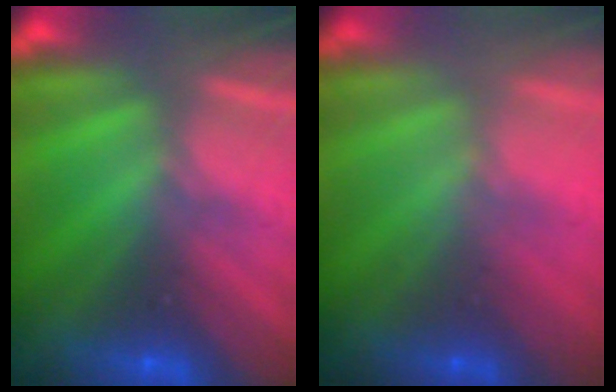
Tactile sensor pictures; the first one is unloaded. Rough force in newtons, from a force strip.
{"total": 1.6}